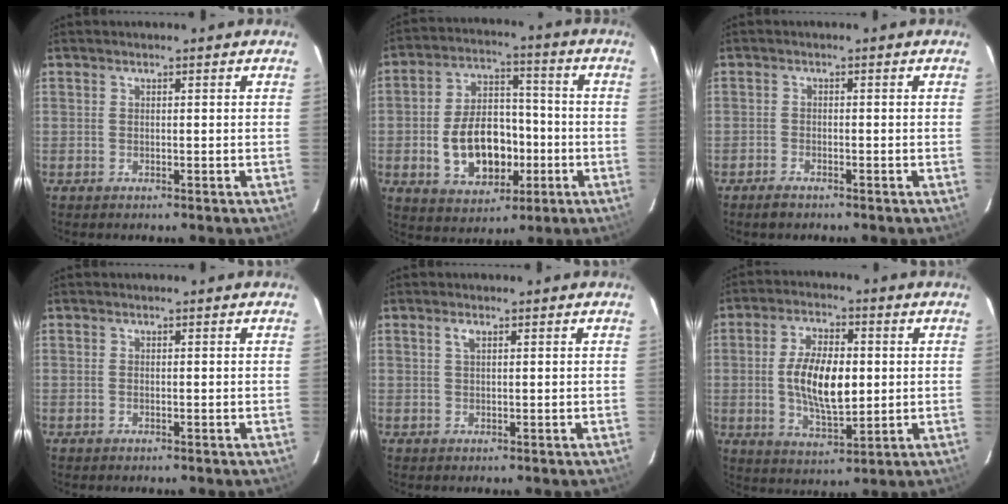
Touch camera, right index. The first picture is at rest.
{"total": 14.2, "force": [-3.5, 9.2, 10.3], "torque": [-0.207, 0.021, -0.041]}
{"total": 2.1, "force": [-1.7, 0.8, 0.9], "torque": [-0.027, 0.000, -0.033]}
{"total": 0.0}
{"total": 1.4, "force": [0.7, 0.5, 1.1], "torque": [-0.022, 0.003, 0.012]}
{"total": 11.7, "force": [0.1, 5.3, 10.4], "torque": [-0.198, 0.001, 0.006]}